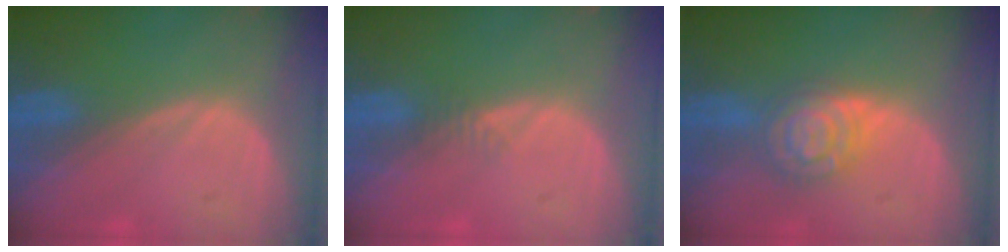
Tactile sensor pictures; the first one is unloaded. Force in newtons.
{"total": 1.2, "press": 1.0, "slide": 0.6}
{"total": 6.7, "press": 6.6, "slide": 0.4}